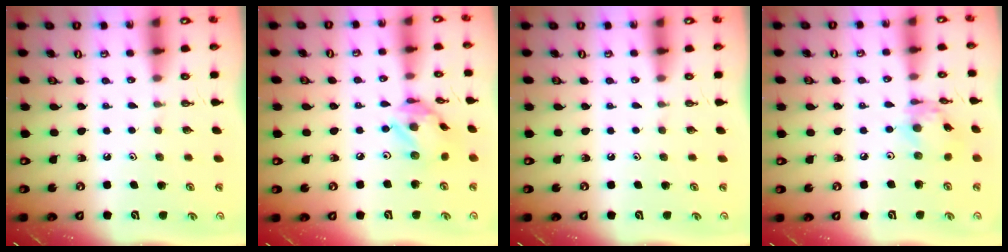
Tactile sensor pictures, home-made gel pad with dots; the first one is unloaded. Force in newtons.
{"total": 12.2, "press": 12.1, "slide": 1.1}
{"total": 0.0}
{"total": 7.1, "press": 7.1, "slide": 0.4}